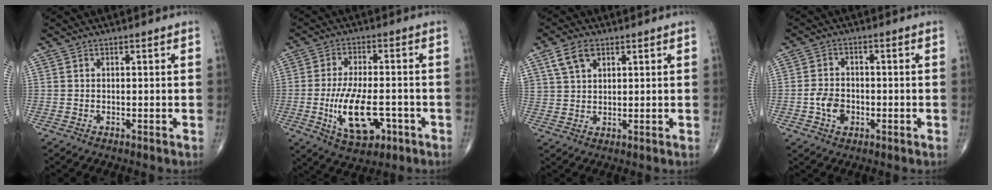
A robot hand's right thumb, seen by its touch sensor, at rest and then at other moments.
{"total": 12.3, "force": [-3.6, 5.8, 10.2], "torque": [-0.171, 0.007, -0.052]}
{"total": 5.6, "force": [3.0, 3.4, 3.3], "torque": [-0.055, -0.007, 0.062]}
{"total": 5.1, "force": [-1.4, 3.8, 3.2], "torque": [-0.047, 0.008, -0.027]}